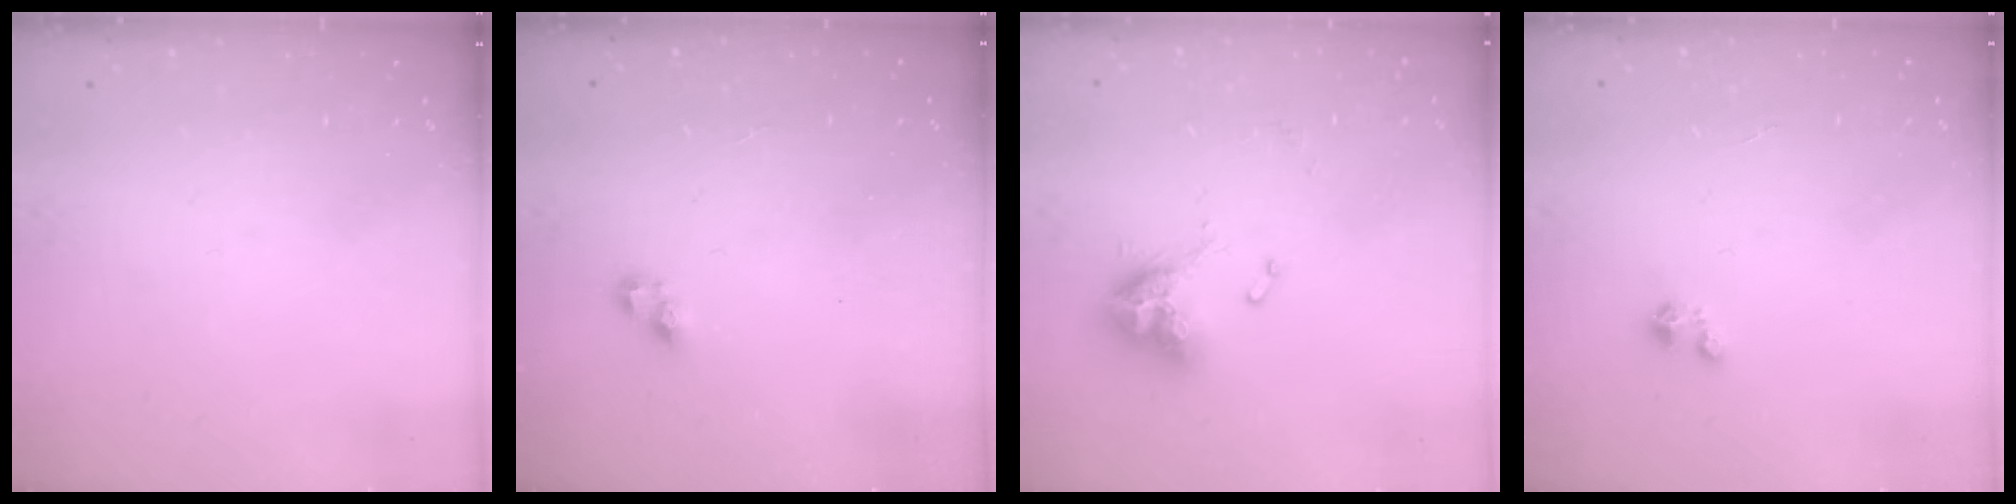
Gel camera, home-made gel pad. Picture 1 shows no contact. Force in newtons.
{"total": 3.3, "press": 3.3, "slide": 0.4}
{"total": 10.5, "press": 10.5, "slide": 1.0}
{"total": 1.3, "press": 1.3, "slide": 0.3}